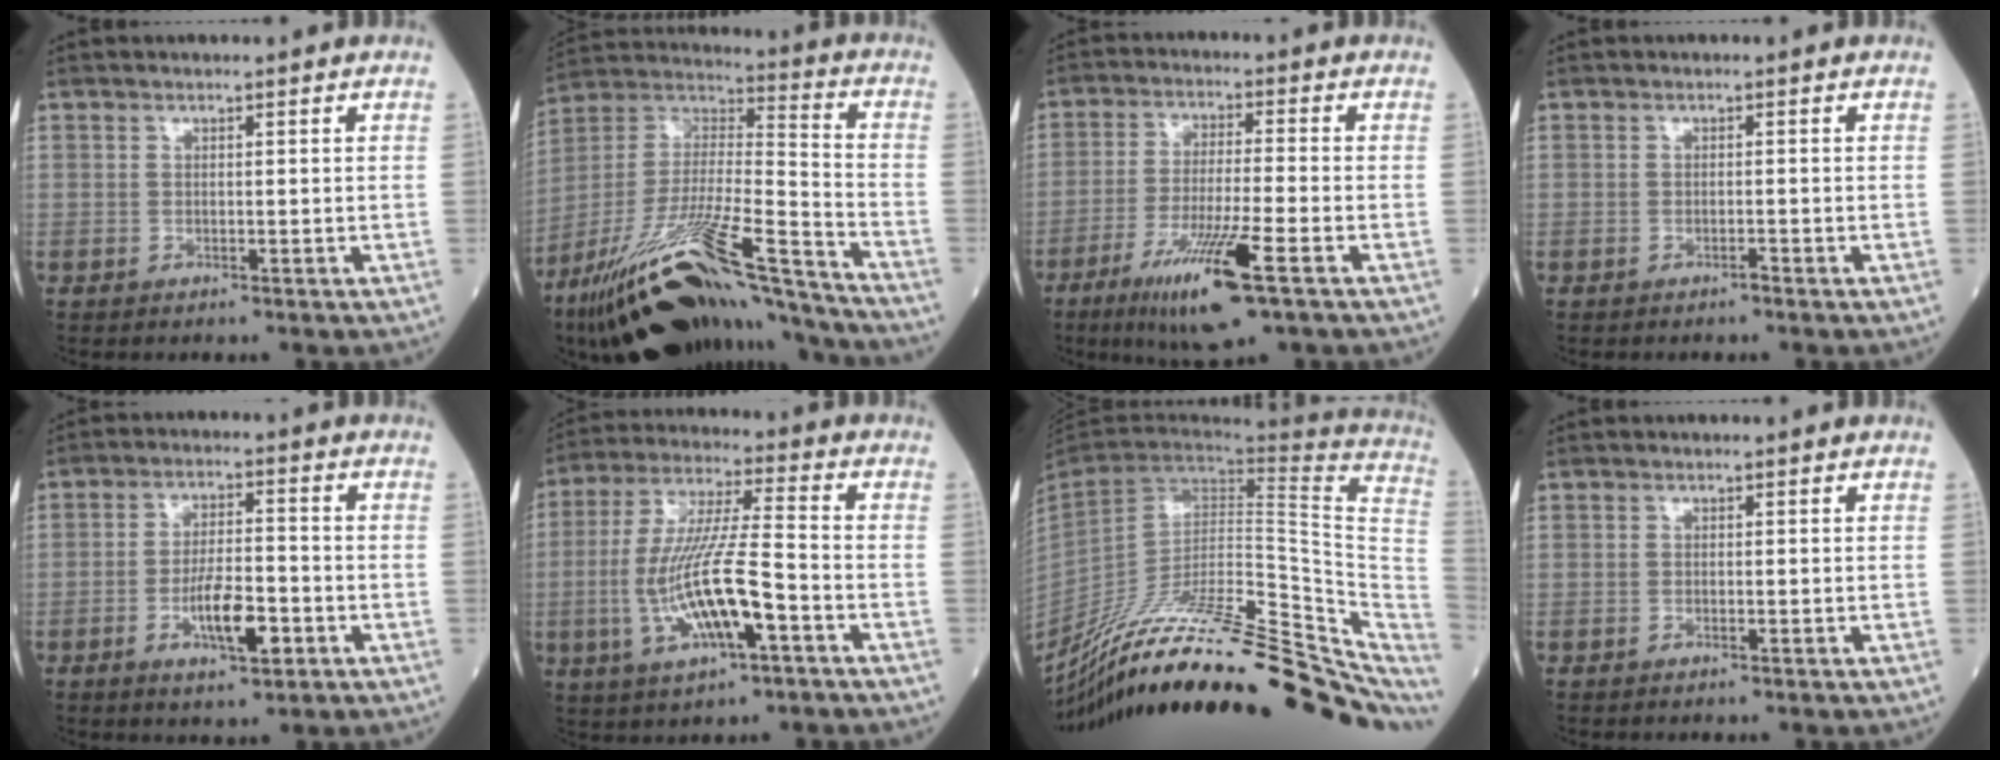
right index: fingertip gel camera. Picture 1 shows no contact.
{"total": 26.1, "force": [-20.0, 3.4, 16.4], "torque": [-0.294, -0.028, -0.350]}
{"total": 12.3, "force": [-6.3, 0.5, 10.5], "torque": [-0.201, -0.030, -0.109]}
{"total": 0.6, "force": [-0.5, 0.0, 0.4], "torque": [-0.008, -0.001, -0.008]}
{"total": 7.9, "force": [-2.9, 2.1, 7.0], "torque": [-0.131, -0.001, -0.048]}
{"total": 14.2, "force": [-4.1, 2.2, 13.4], "torque": [-0.271, -0.006, -0.072]}
{"total": 33.6, "force": [-25.8, 7.7, 20.1], "torque": [-0.240, -0.028, -0.377]}
{"total": 0.0}